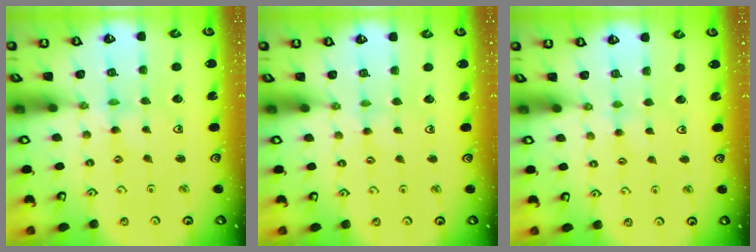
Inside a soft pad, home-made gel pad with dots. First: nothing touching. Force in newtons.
{"total": 1.3, "press": 1.2, "slide": 0.3}
{"total": 2.3, "press": 2.3, "slide": 0.3}